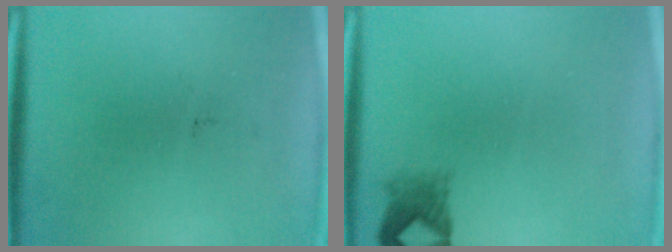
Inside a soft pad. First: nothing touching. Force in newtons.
{"total": 2.2}